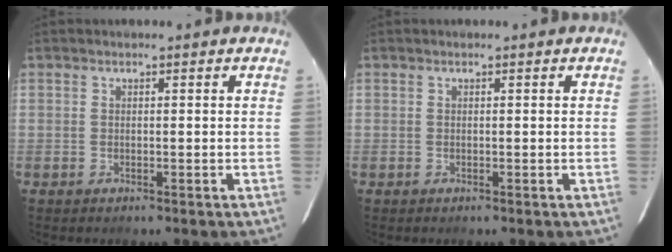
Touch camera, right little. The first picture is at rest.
{"total": 0.0}